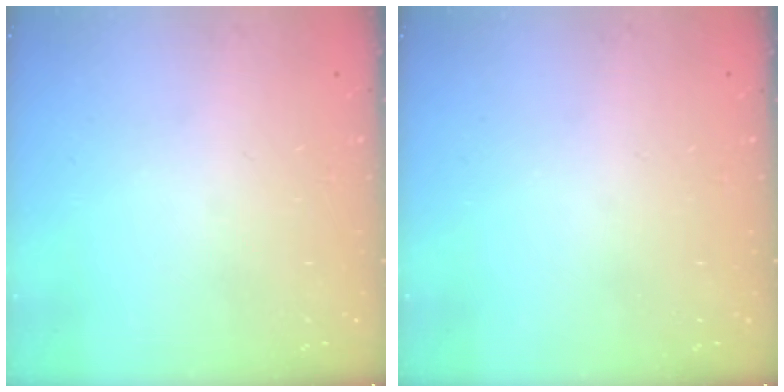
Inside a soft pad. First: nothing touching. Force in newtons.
{"total": 0.0}